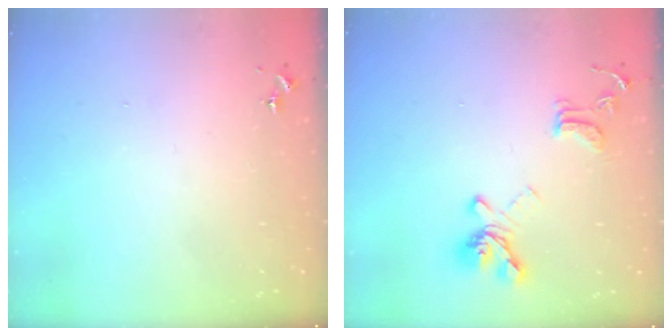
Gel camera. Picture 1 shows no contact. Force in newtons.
{"total": 15.4, "press": 15.3, "slide": 1.4}